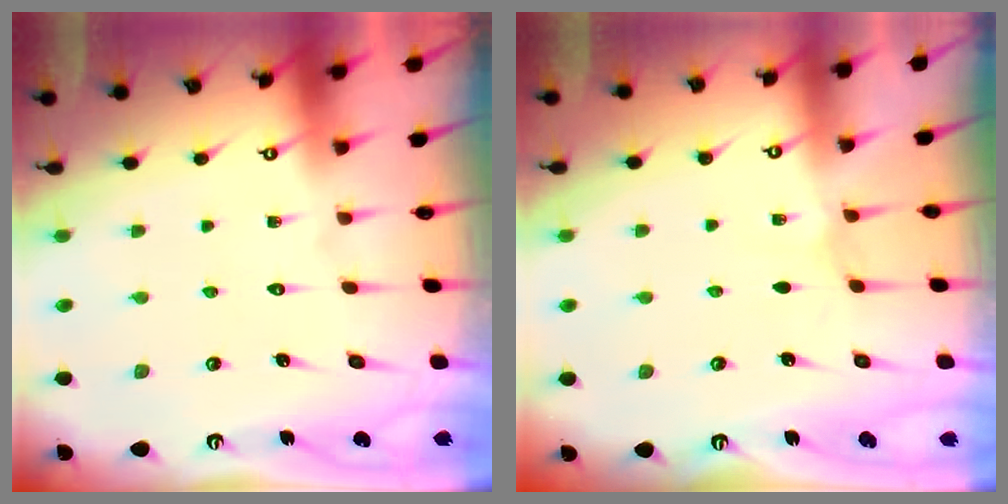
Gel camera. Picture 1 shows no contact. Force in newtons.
{"total": 0.5, "press": 0.5, "slide": 0.2}